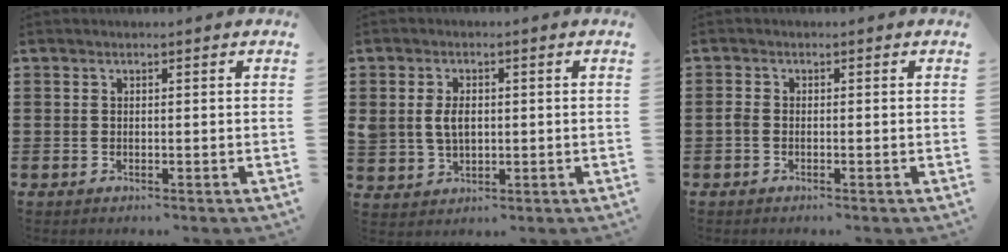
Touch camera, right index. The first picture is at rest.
{"total": 4.1, "force": [0.4, 2.8, 3.0], "torque": [-0.071, 0.009, 0.003]}
{"total": 0.9, "force": [-0.6, 0.5, 0.5], "torque": [-0.020, -0.003, -0.014]}